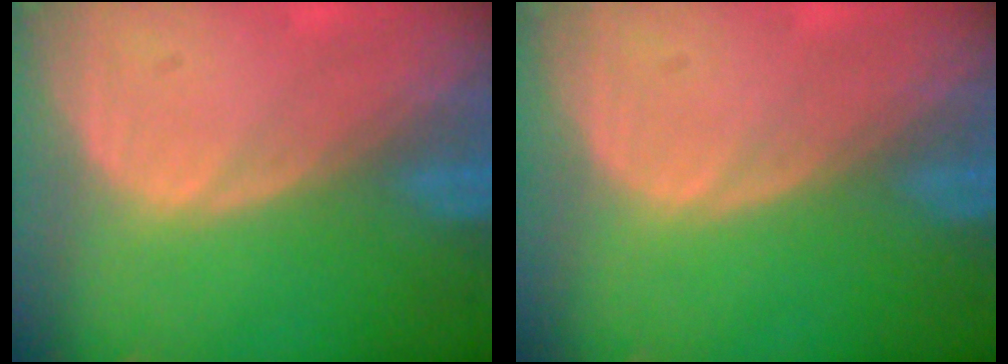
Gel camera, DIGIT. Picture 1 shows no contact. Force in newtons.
{"total": 0.0}